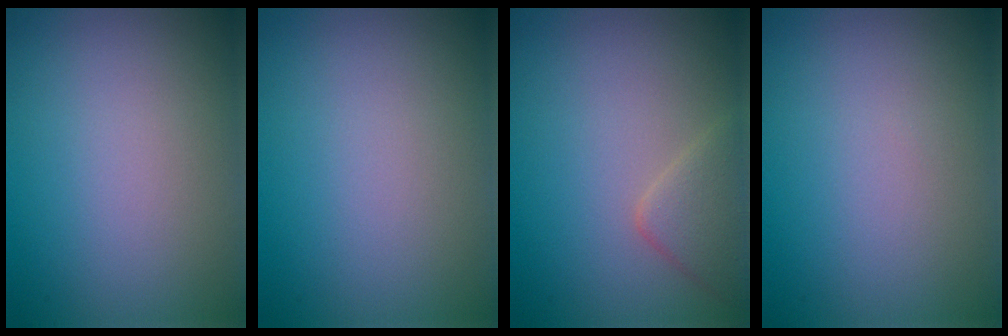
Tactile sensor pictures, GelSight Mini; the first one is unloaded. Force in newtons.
{"total": 0.0}
{"total": 2.6, "press": 2.6, "slide": 0.1}
{"total": 0.0}